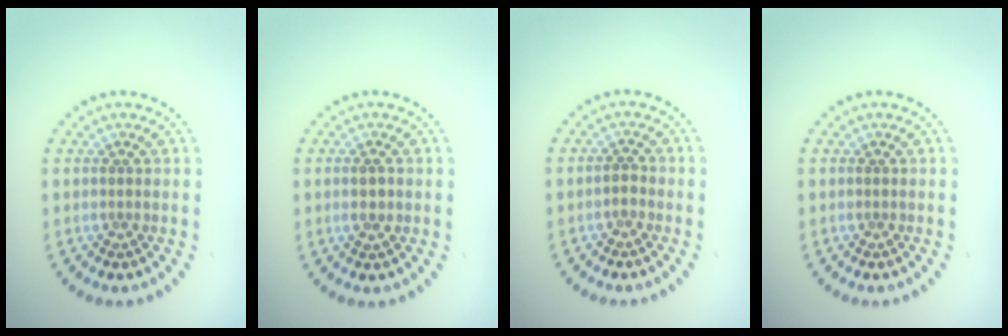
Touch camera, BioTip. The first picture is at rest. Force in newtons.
{"total": 1.5, "press": 1.5, "slide": 0.4}
{"total": 0.9, "press": 0.8, "slide": 0.4}
{"total": 0.0}